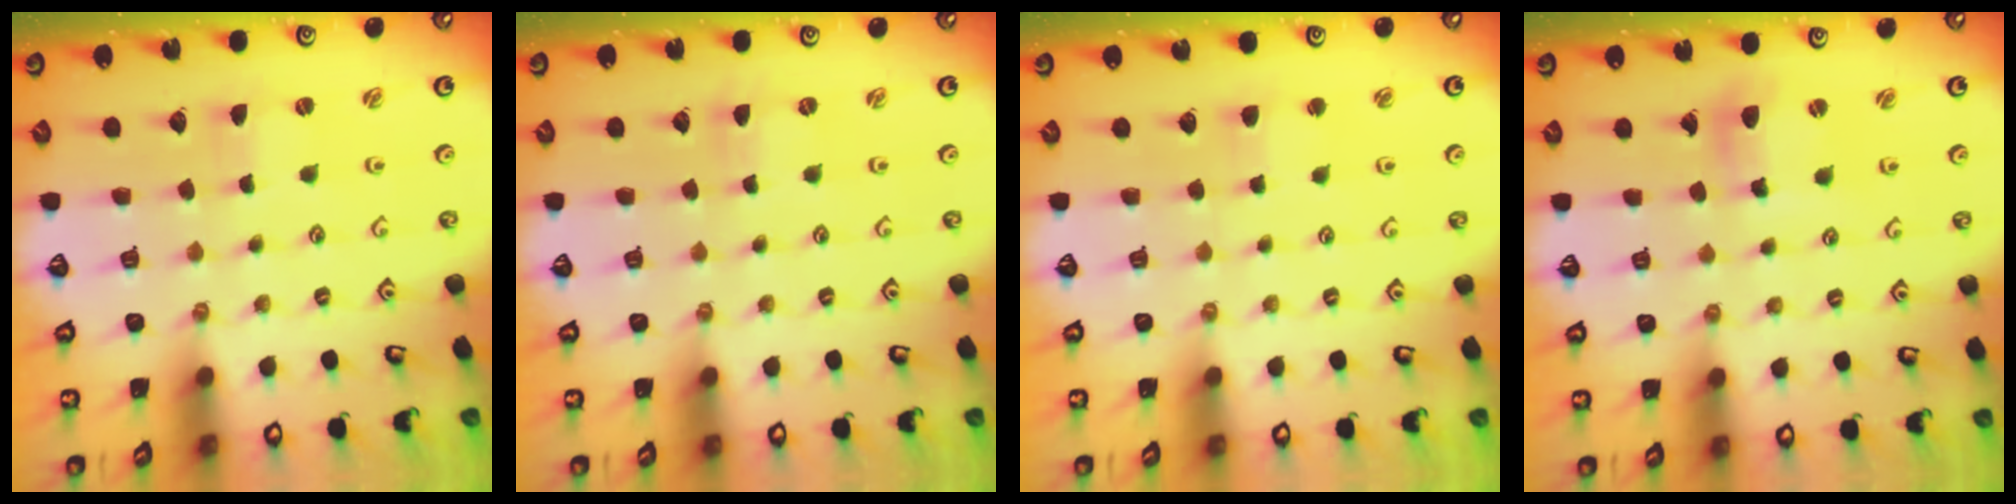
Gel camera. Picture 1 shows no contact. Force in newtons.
{"total": 0.0}
{"total": 2.3, "press": 2.3, "slide": 0.4}
{"total": 6.9, "press": 6.8, "slide": 1.2}